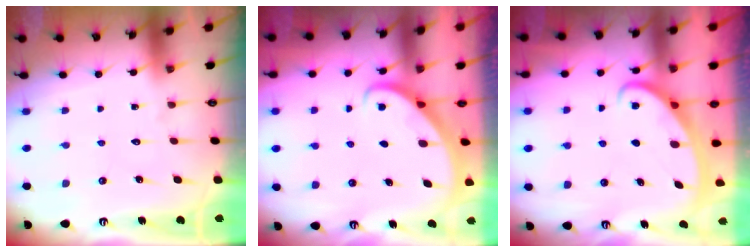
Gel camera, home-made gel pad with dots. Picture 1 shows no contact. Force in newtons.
{"total": 2.9, "press": 2.9, "slide": 0.2}
{"total": 2.7, "press": 2.7, "slide": 0.4}